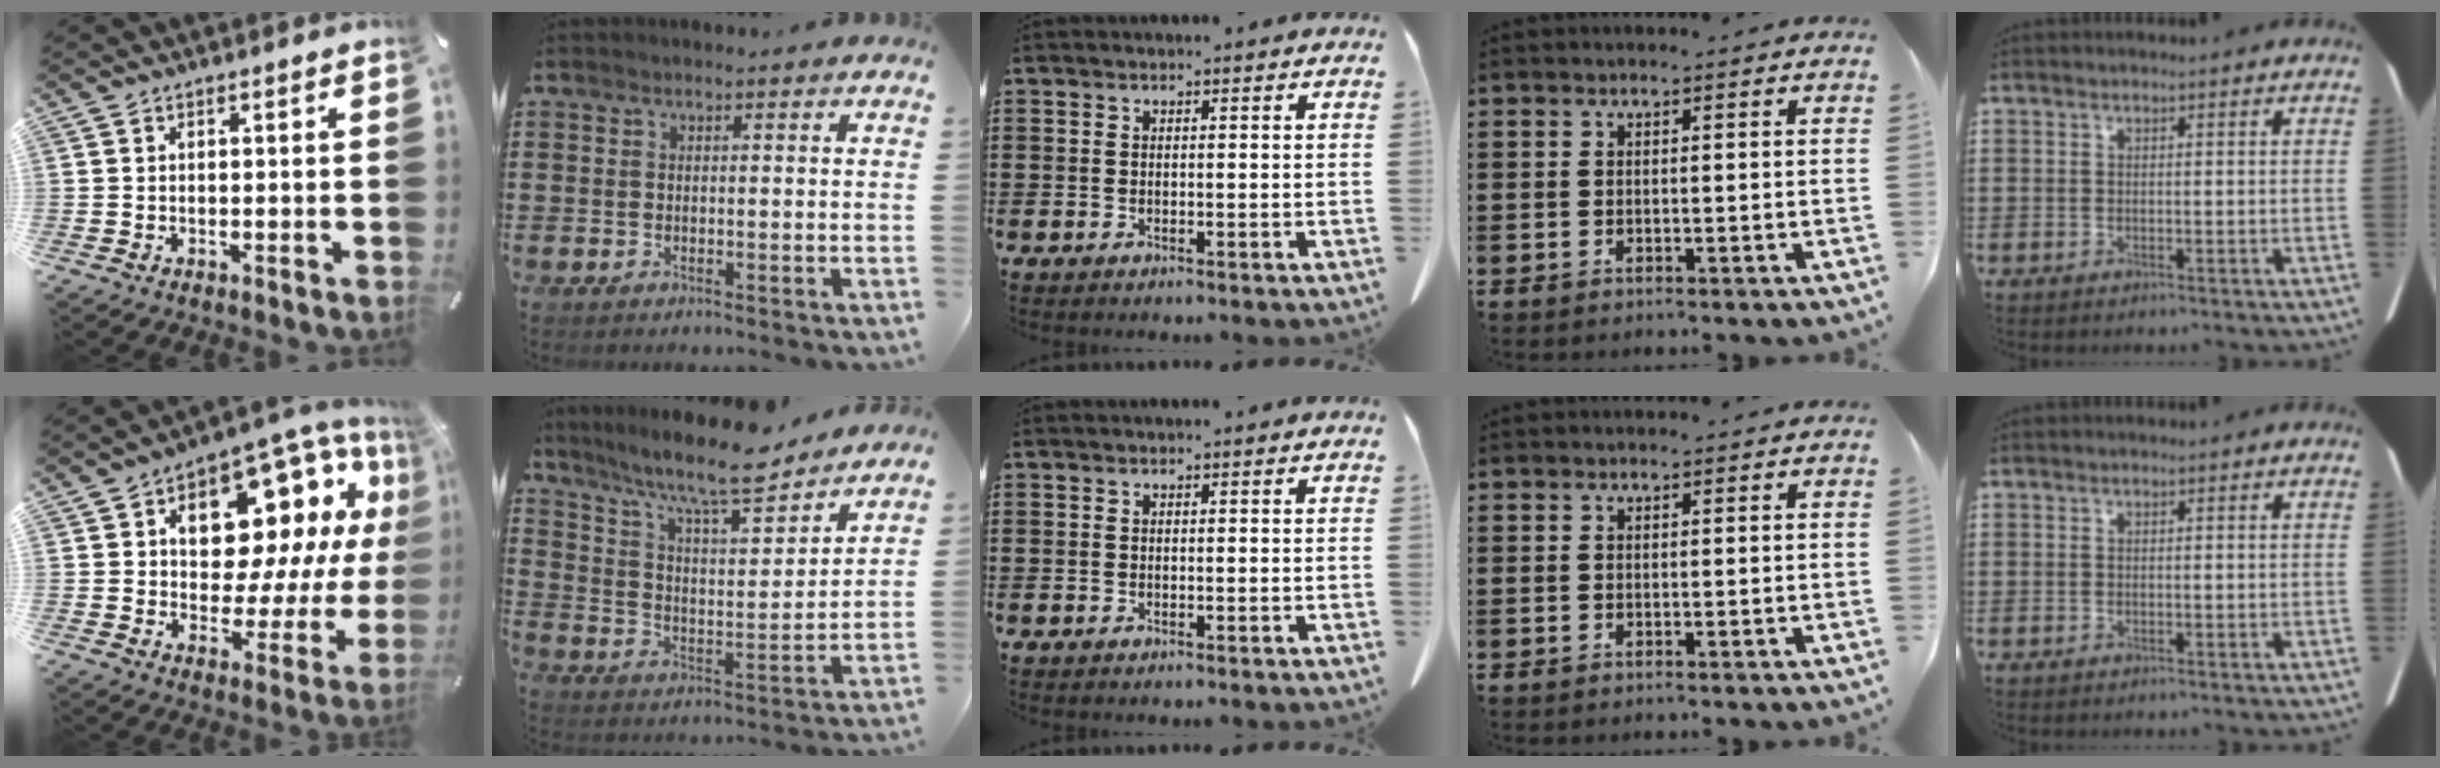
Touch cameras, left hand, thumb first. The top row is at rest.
{"thumb": {"total": 18.7, "force": [8.1, 10.7, 13.0], "torque": [-0.184, -0.055, 0.135]}, "index": {"total": 10.9, "force": [9.1, 1.8, 5.8], "torque": [-0.130, -0.054, 0.151]}}